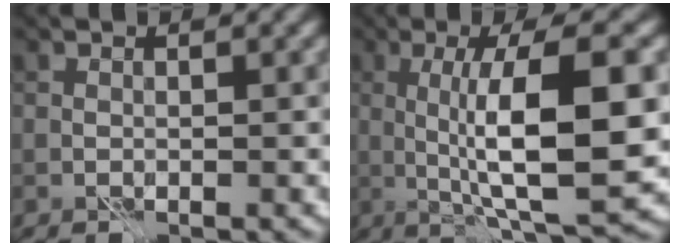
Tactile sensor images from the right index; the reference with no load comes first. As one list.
[{"total": 10.4, "force": [0.2, 2.5, 10.1], "torque": [-0.148, -0.001, 0.007]}]